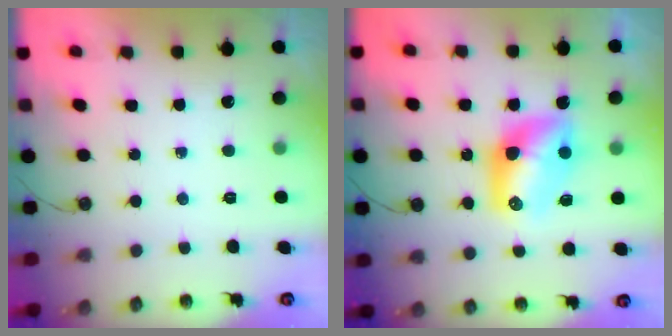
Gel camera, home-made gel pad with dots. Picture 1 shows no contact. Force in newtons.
{"total": 11.6, "press": 11.6, "slide": 0.8}